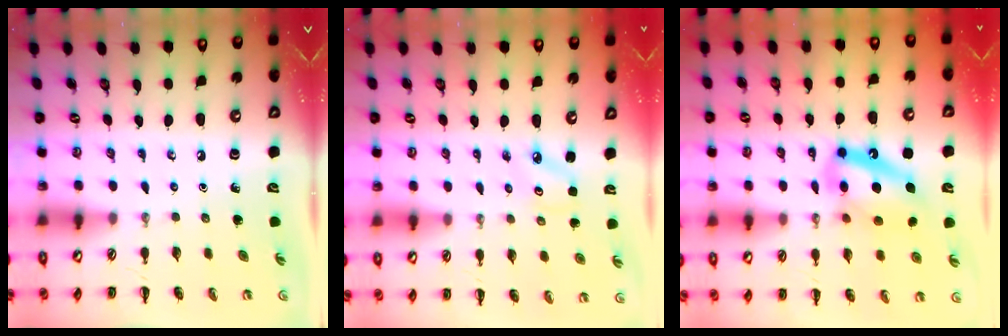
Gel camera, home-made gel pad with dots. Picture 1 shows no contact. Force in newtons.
{"total": 3.5, "press": 3.4, "slide": 0.5}
{"total": 15.5, "press": 14.8, "slide": 4.5}